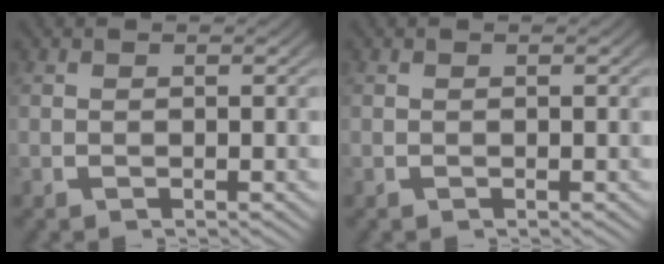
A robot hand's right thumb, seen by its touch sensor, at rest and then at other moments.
{"total": 0.0}